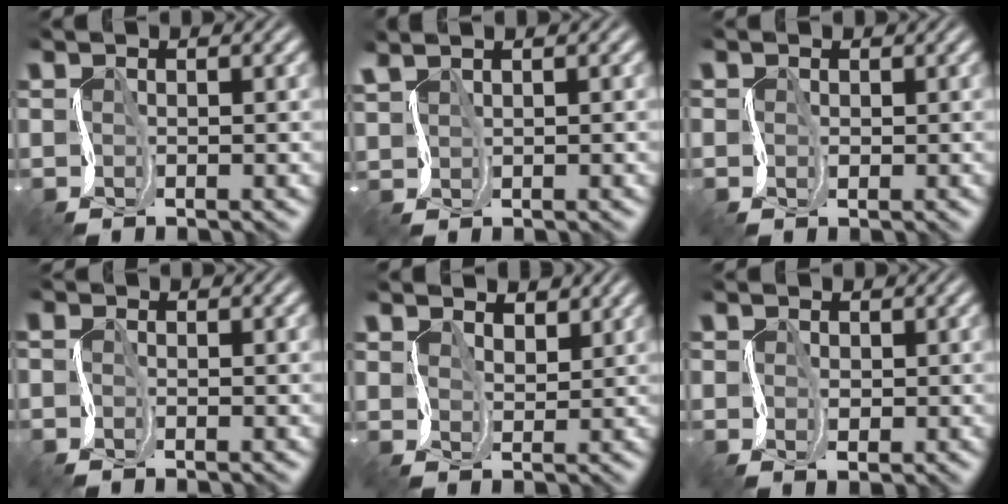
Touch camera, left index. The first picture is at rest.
{"total": 1.0, "force": [1.0, 0.0, 0.1], "torque": [-0.014, 0.007, 0.026]}
{"total": 1.2, "force": [0.3, 1.2, 0.0], "torque": [-0.006, 0.009, 0.000]}
{"total": 1.2, "force": [-0.3, 0.9, 0.7], "torque": [-0.003, 0.004, -0.021]}
{"total": 3.9, "force": [2.8, 2.4, 1.2], "torque": [-0.039, 0.010, 0.035]}
{"total": 1.6, "force": [0.2, 1.5, 0.5], "torque": [-0.011, 0.006, 0.000]}